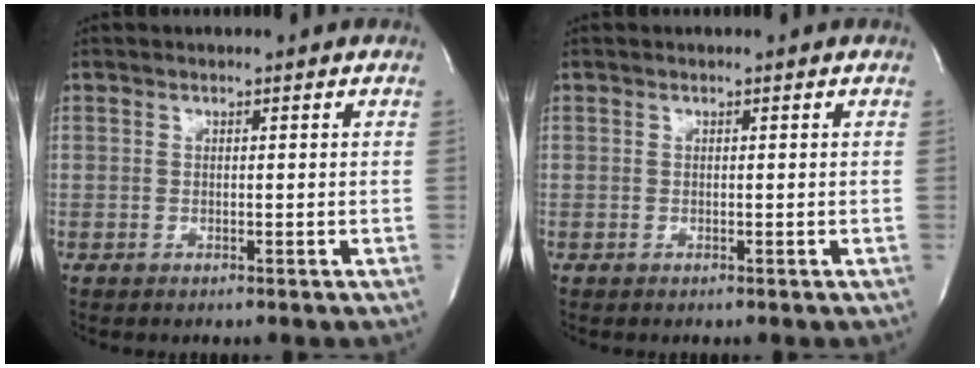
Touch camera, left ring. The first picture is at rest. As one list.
[{"total": 0.0}]